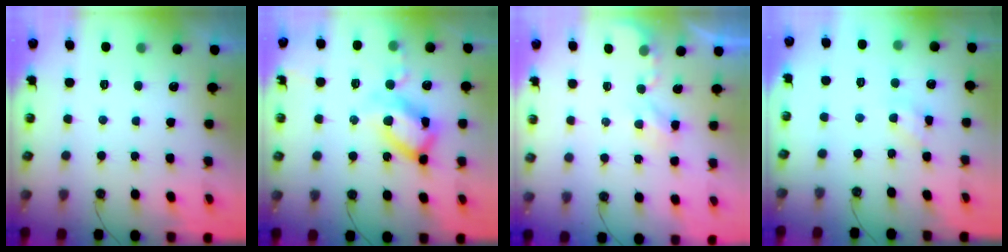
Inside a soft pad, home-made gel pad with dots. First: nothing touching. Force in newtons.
{"total": 18.4, "press": 18.3, "slide": 1.7}
{"total": 2.7, "press": 2.7, "slide": 0.5}
{"total": 5.0, "press": 5.0, "slide": 0.3}